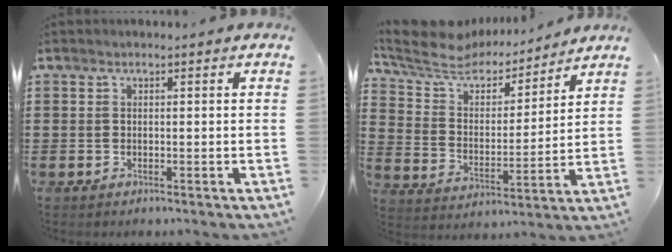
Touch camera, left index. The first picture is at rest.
{"total": 7.7, "force": [6.7, 2.6, 2.6], "torque": [-0.088, -0.041, 0.114]}